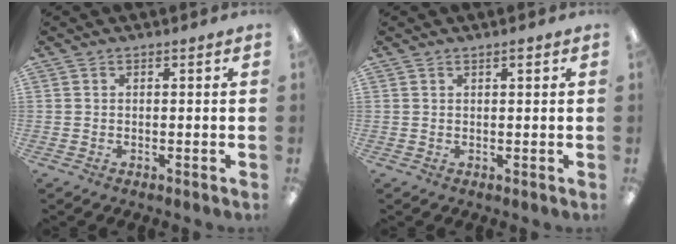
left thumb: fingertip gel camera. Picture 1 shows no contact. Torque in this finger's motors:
{"motor_torque": [-0.07, 0.00, 0.00, 0.11, 0.03]}